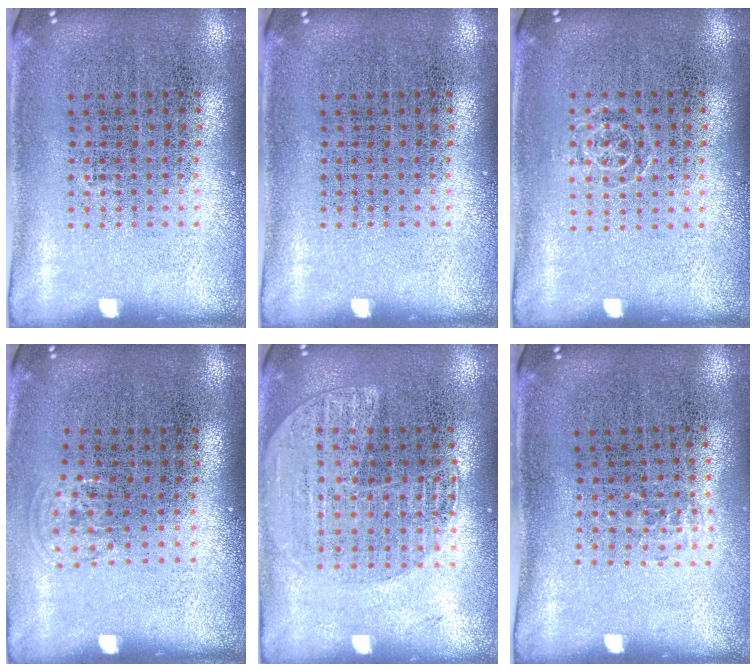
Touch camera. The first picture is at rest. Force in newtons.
{"total": 0.0}
{"total": 0.7, "press": 0.5, "slide": 0.5}
{"total": 0.8, "press": 0.6, "slide": 0.5}
{"total": 1.5, "press": 1.4, "slide": 0.4}
{"total": 0.6, "press": 0.4, "slide": 0.3}